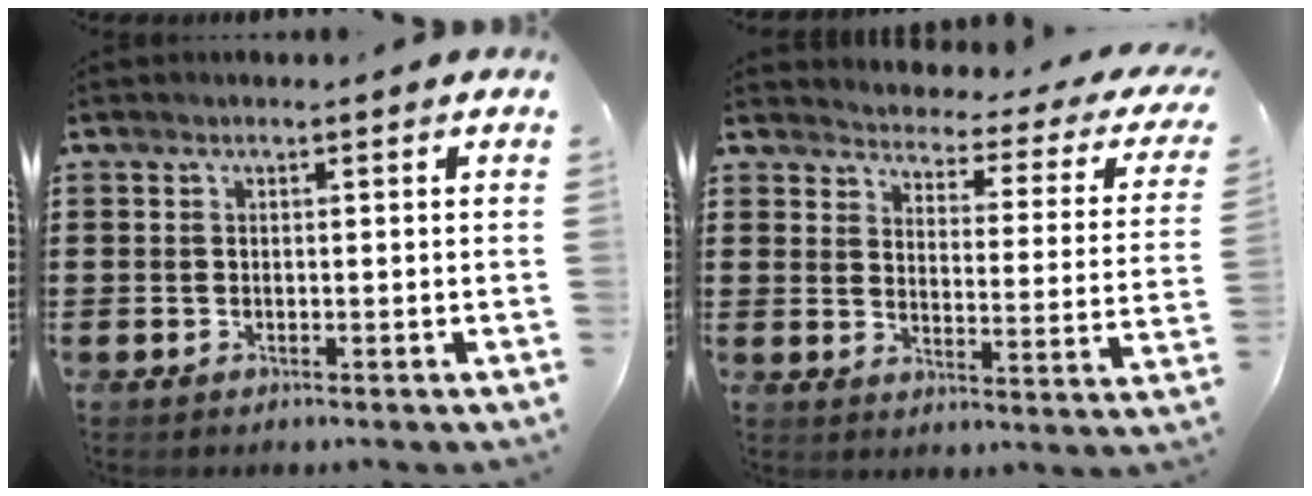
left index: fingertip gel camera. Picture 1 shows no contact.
{"total": 2.2, "force": [2.2, 0.1, 0.4], "torque": [-0.027, -0.027, 0.027]}